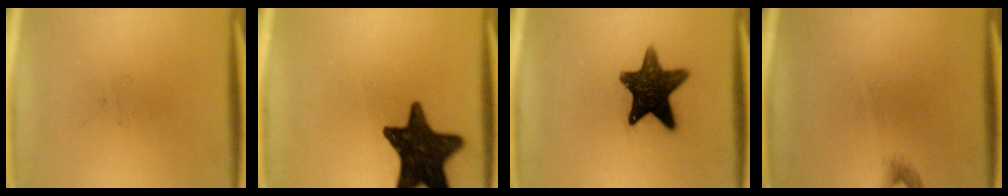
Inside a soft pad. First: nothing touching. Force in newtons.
{"total": 16.0}
{"total": 13.3}
{"total": 0.9}